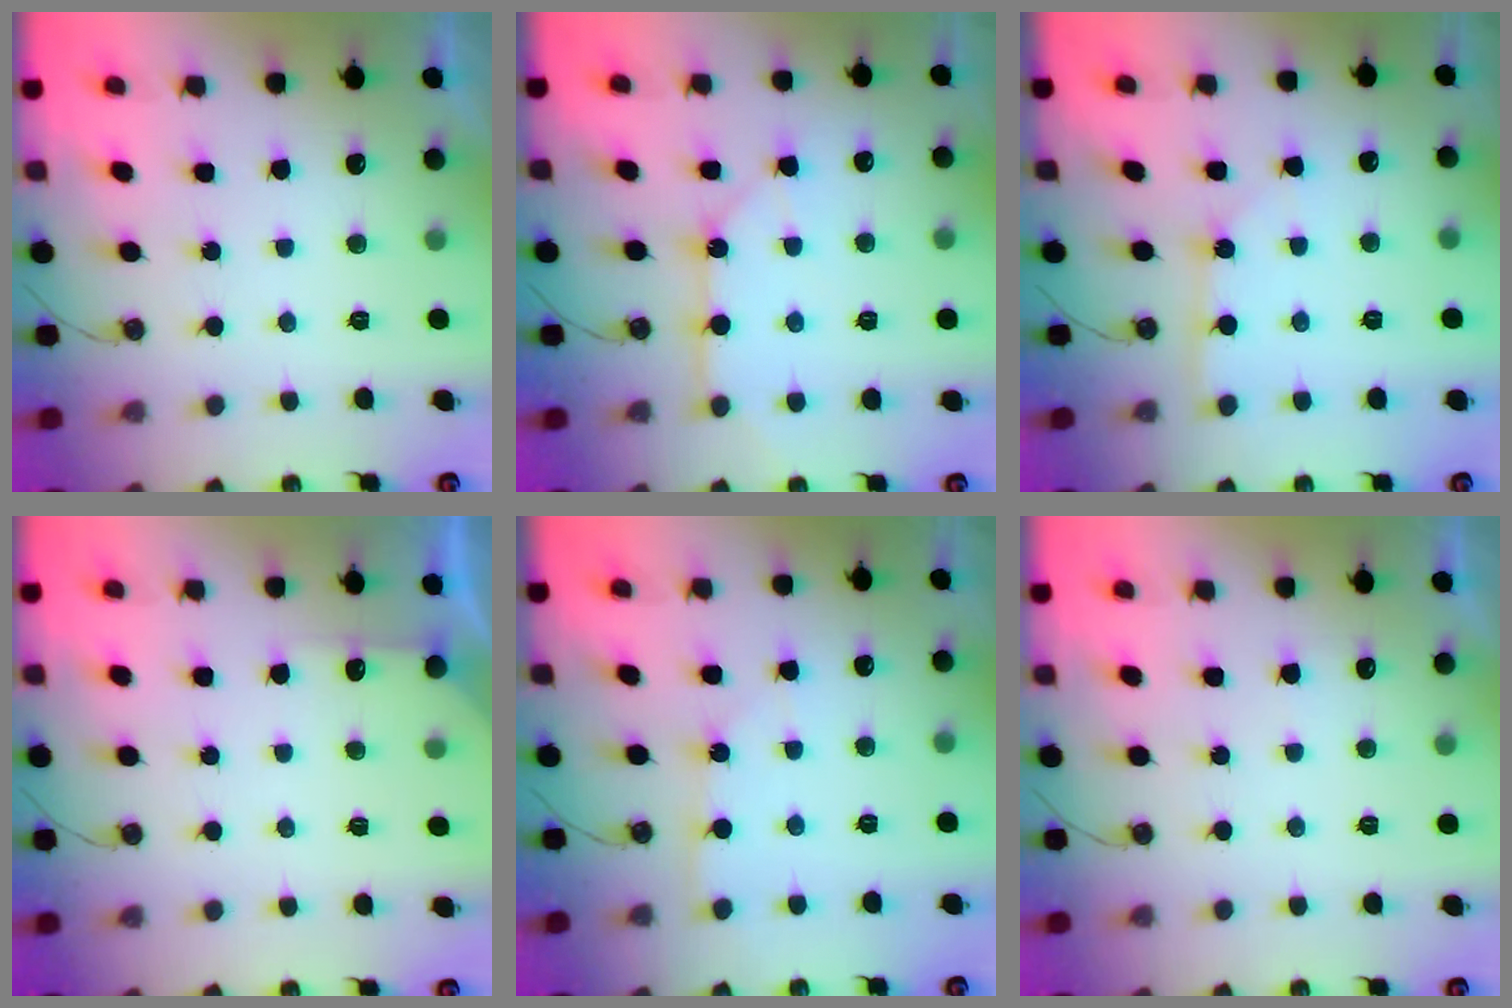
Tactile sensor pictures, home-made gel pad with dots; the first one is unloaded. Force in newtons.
{"total": 10.9, "press": 10.8, "slide": 1.2}
{"total": 1.8, "press": 1.8, "slide": 0.2}
{"total": 4.1, "press": 4.1, "slide": 0.6}
{"total": 4.2, "press": 4.2, "slide": 0.5}
{"total": 2.9, "press": 2.9, "slide": 0.5}